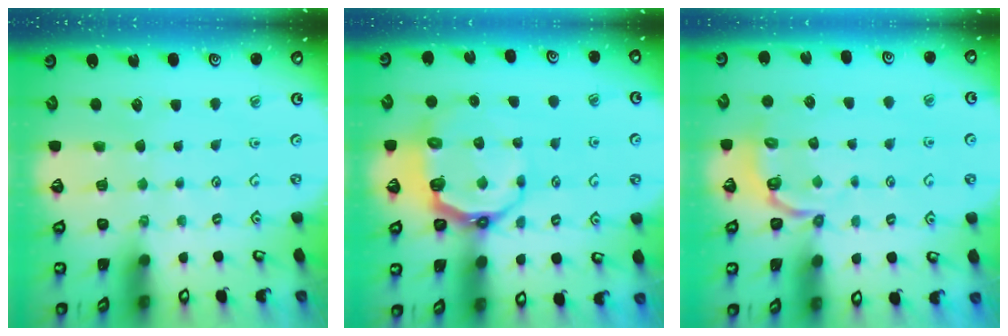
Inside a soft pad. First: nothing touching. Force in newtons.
{"total": 8.5, "press": 7.4, "slide": 4.1}
{"total": 3.4, "press": 2.4, "slide": 2.5}